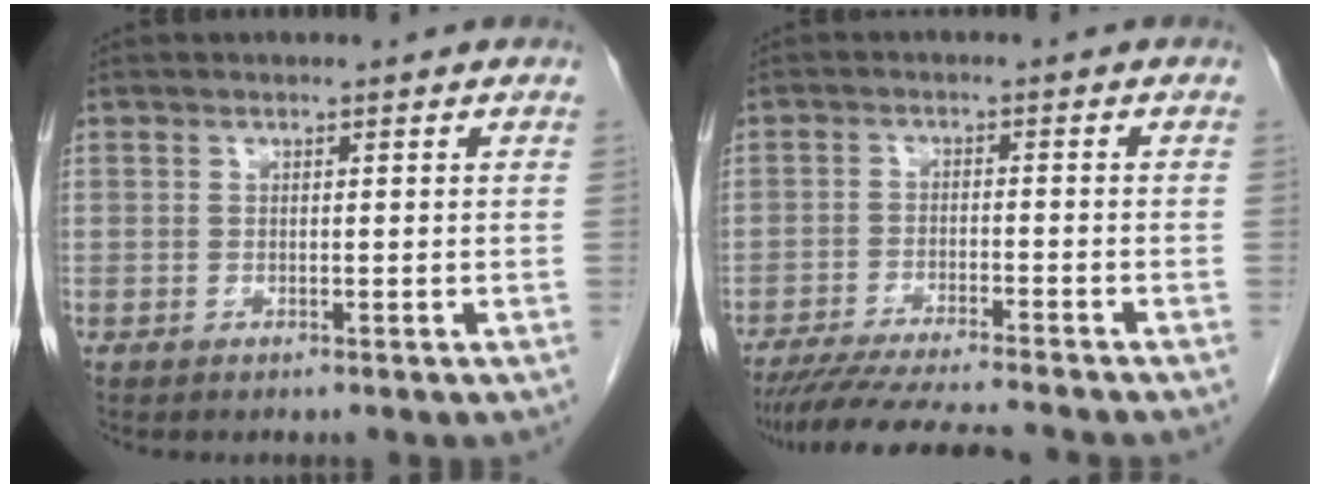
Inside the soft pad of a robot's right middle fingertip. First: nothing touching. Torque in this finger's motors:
{"motor_torque": [1.14, -1.00, 0.21, 0.10]}